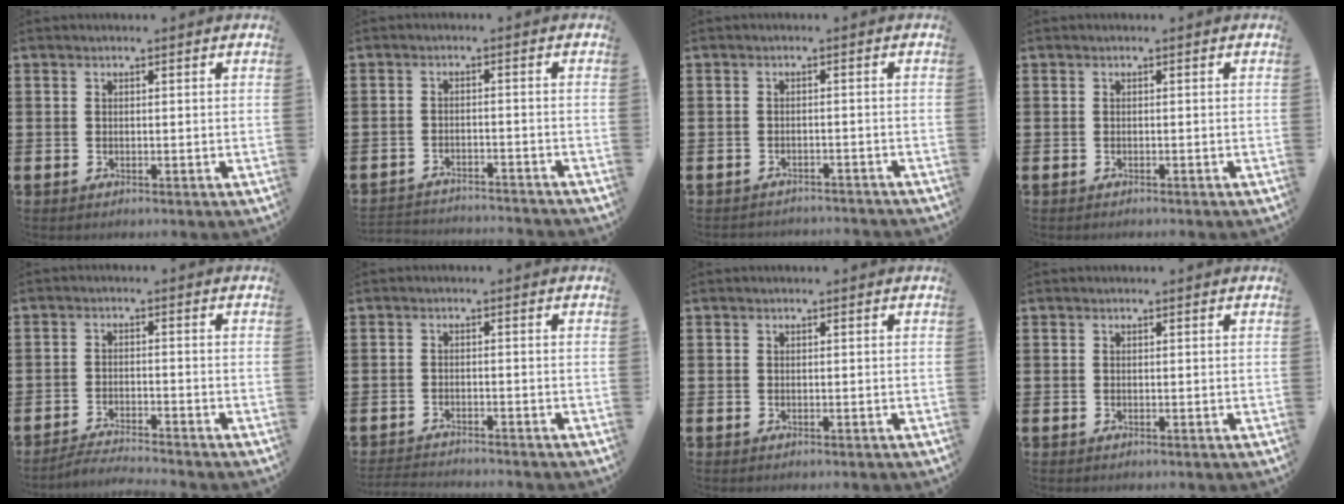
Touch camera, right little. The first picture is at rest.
{"total": 2.6, "force": [-2.5, 0.0, -0.2], "torque": [-0.002, 0.002, -0.056]}
{"total": 1.5, "force": [-1.5, 0.0, -0.2], "torque": [-0.002, 0.004, -0.032]}
{"total": 0.0}
{"total": 2.5, "force": [-2.4, -0.3, 0.2], "torque": [-0.005, 0.003, -0.051]}
{"total": 1.7, "force": [-1.7, -0.1, 0.0], "torque": [-0.002, 0.003, -0.036]}
{"total": 0.0}
{"total": 0.0}